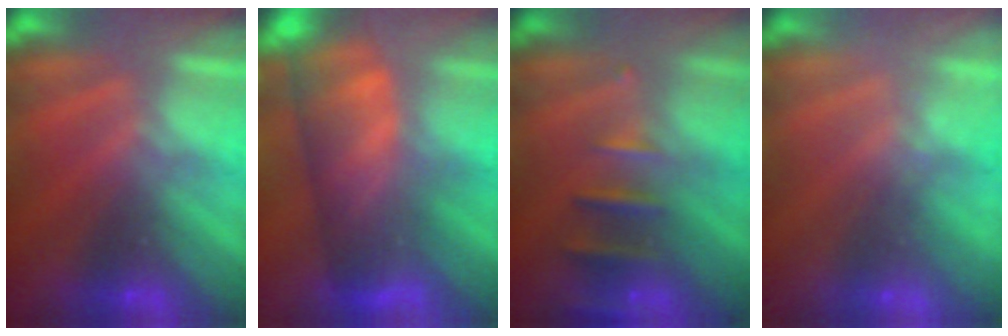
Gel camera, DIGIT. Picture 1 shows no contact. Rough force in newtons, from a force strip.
{"total": 7.8}
{"total": 2.4}
{"total": 2.6}